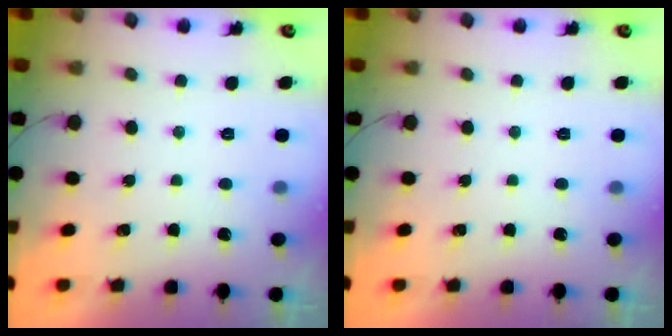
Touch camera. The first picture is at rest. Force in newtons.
{"total": 0.0}